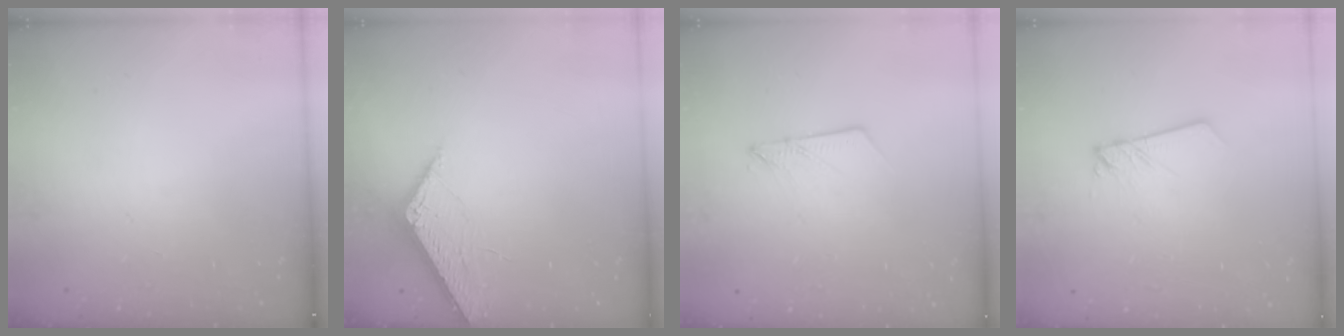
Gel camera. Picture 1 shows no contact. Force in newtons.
{"total": 5.8, "press": 5.8, "slide": 0.6}
{"total": 5.8, "press": 5.8, "slide": 0.7}
{"total": 1.9, "press": 1.9, "slide": 0.2}